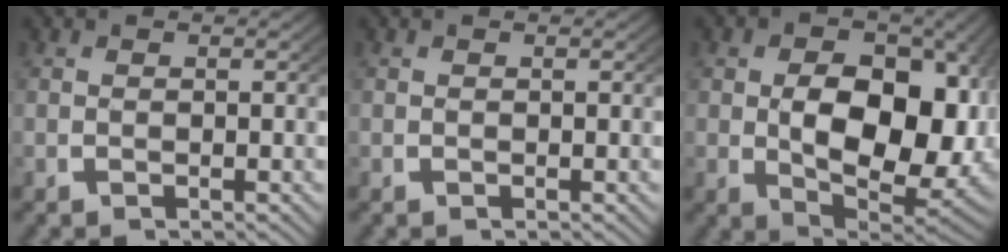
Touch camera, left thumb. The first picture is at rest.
{"total": 0.0}
{"total": 15.2, "force": [-0.2, 10.0, 11.4], "torque": [-0.196, -0.072, 0.032]}